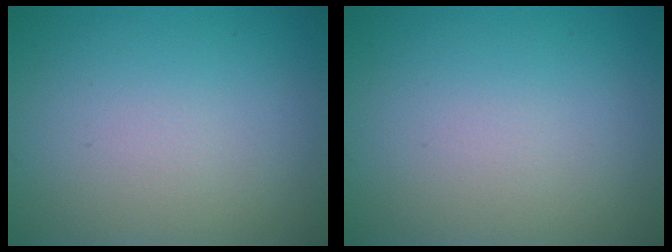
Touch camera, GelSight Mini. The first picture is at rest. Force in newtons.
{"total": 0.0}